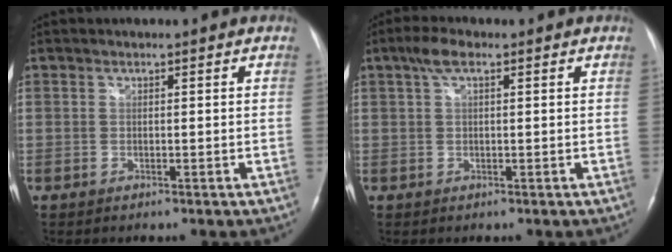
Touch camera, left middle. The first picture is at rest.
{"total": 3.1, "force": [1.7, 1.0, 2.5], "torque": [-0.055, 0.016, 0.033]}